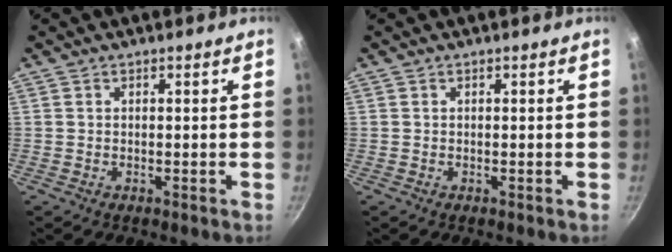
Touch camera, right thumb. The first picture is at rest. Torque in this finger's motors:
{"motor_torque": [0.00, 0.00, 0.00, 0.00, 0.00]}